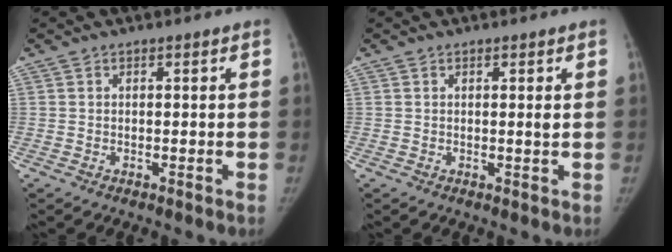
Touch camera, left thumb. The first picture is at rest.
{"total": 1.0, "force": [0.2, 0.0, 0.9], "torque": [-0.015, 0.000, 0.002]}